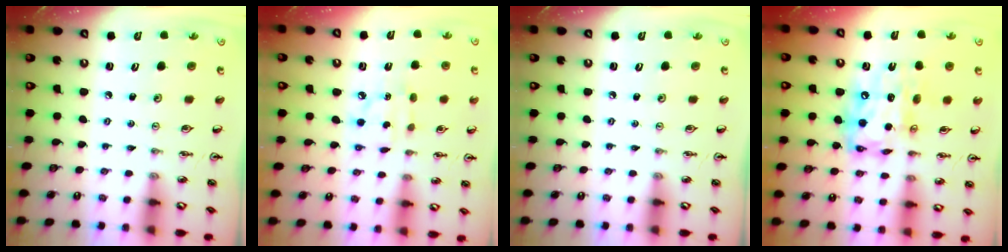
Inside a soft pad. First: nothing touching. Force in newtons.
{"total": 5.3, "press": 5.3, "slide": 0.1}
{"total": 0.0}
{"total": 13.4, "press": 13.3, "slide": 1.4}